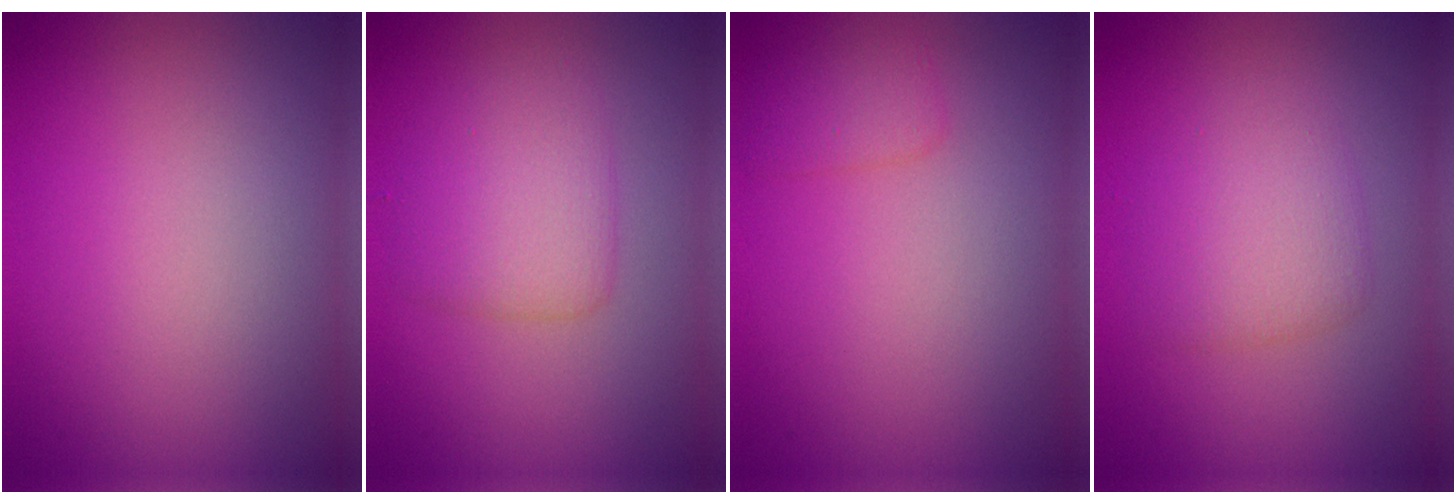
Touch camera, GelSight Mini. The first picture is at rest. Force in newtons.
{"total": 3.4, "press": 3.4, "slide": 0.1}
{"total": 1.6, "press": 1.6, "slide": 0.1}
{"total": 3.3, "press": 3.3, "slide": 0.1}